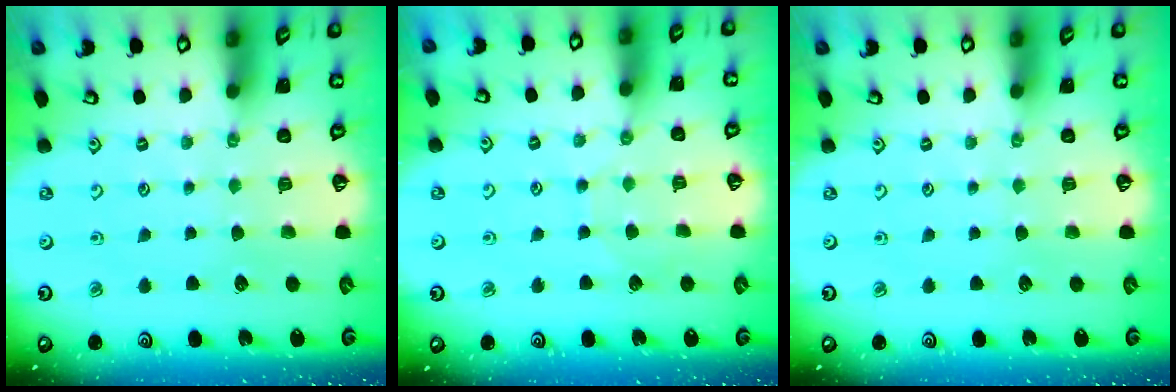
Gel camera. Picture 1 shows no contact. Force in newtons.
{"total": 2.6, "press": 2.6, "slide": 0.3}
{"total": 0.0}